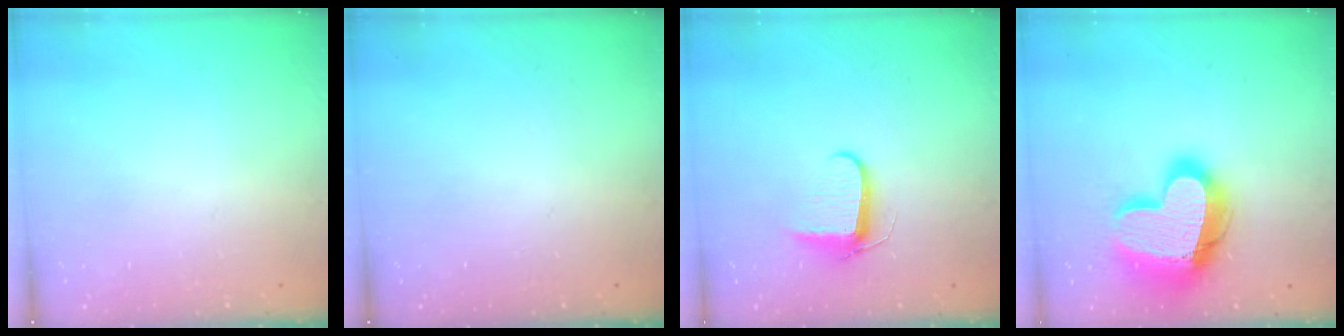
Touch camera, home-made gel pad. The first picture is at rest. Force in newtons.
{"total": 0.0}
{"total": 7.8, "press": 7.7, "slide": 1.1}
{"total": 21.0, "press": 20.9, "slide": 1.9}